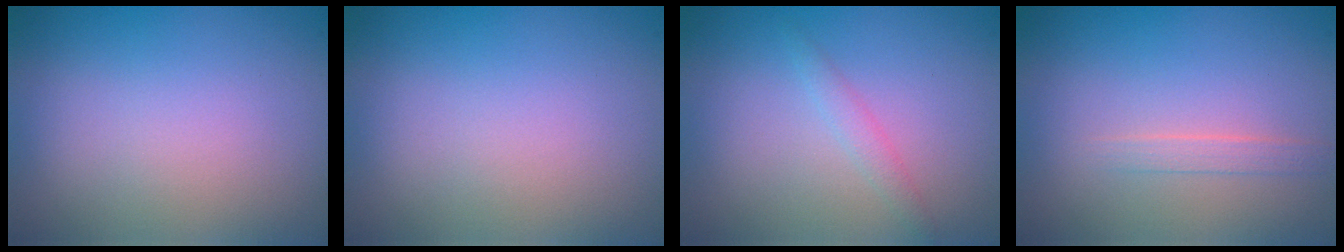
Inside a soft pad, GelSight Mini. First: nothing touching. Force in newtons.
{"total": 0.0}
{"total": 1.1, "press": 1.1, "slide": 0.0}
{"total": 1.1, "press": 1.1, "slide": 0.1}